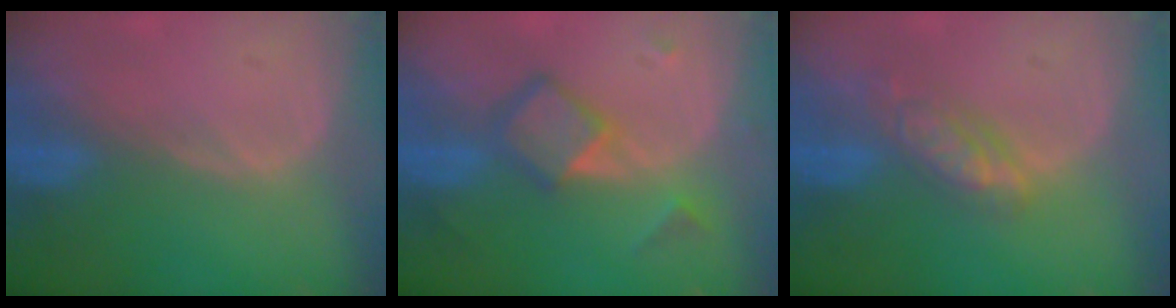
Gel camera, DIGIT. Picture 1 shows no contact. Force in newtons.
{"total": 6.6, "press": 5.7, "slide": 3.3}
{"total": 5.5, "press": 5.0, "slide": 2.4}